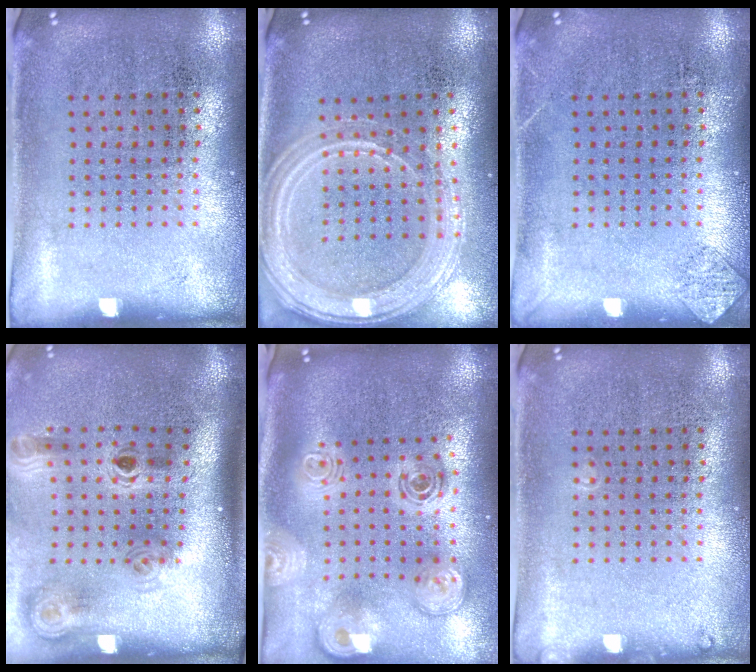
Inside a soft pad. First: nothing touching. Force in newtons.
{"total": 1.8, "press": 1.7, "slide": 0.5}
{"total": 0.8, "press": 0.8, "slide": 0.1}
{"total": 2.1, "press": 1.4, "slide": 1.5}
{"total": 2.9, "press": 2.1, "slide": 2.1}
{"total": 0.5, "press": 0.5, "slide": 0.2}